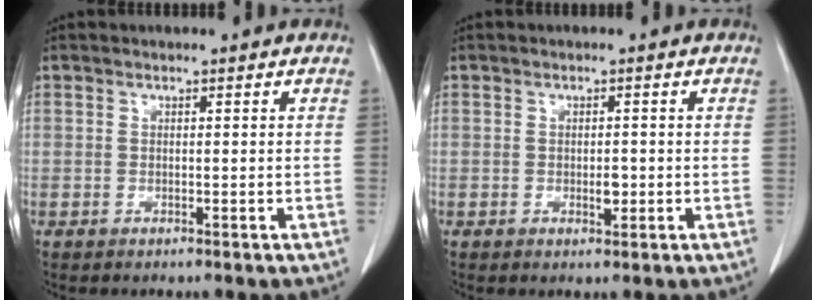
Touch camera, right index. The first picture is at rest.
{"total": 1.7, "force": [-0.3, 0.8, 1.4], "torque": [-0.020, 0.000, -0.002]}